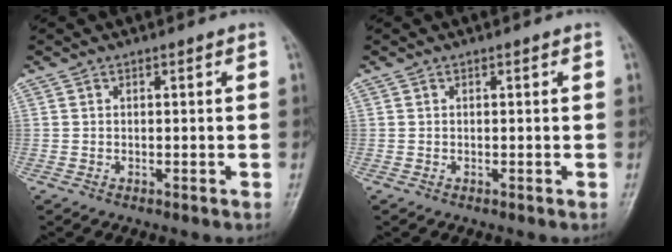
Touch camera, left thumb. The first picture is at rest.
{"total": 0.0}